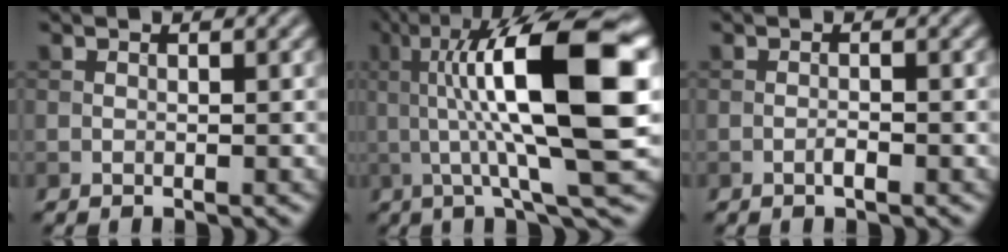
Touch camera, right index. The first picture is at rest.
{"total": 14.0, "force": [2.0, 3.1, 13.5], "torque": [-0.200, 0.016, 0.030]}
{"total": 0.9, "force": [-0.5, 0.1, 0.7], "torque": [-0.014, 0.002, -0.010]}